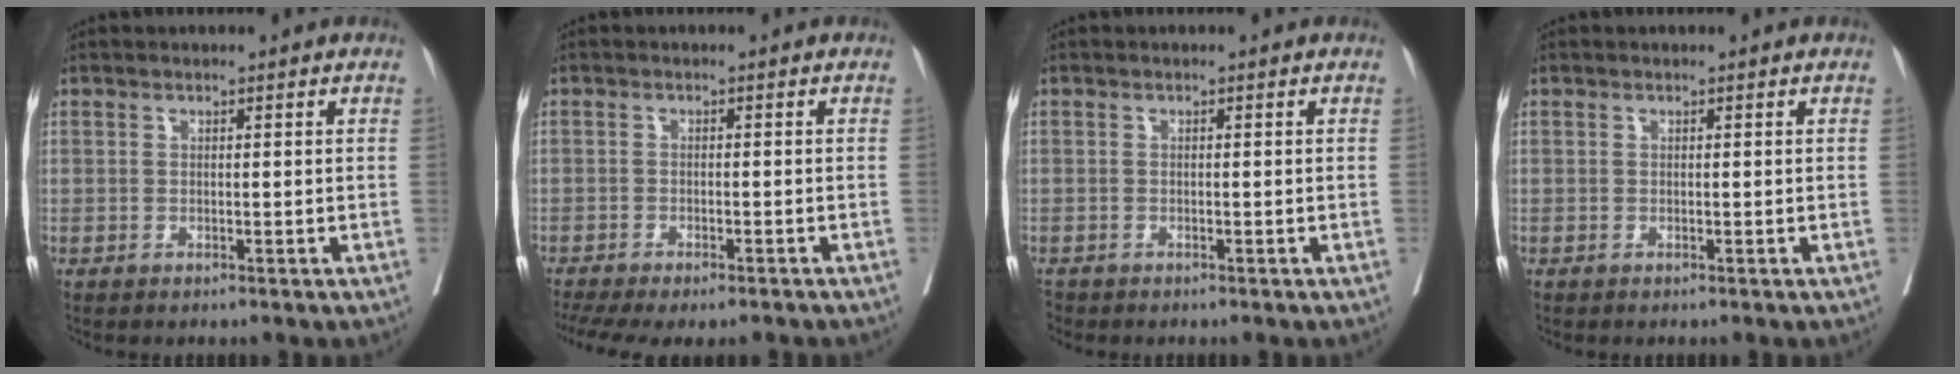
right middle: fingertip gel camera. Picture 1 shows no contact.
{"total": 11.8, "force": [-9.7, 3.3, 5.9], "torque": [-0.125, -0.011, -0.132]}
{"total": 1.0, "force": [-0.9, 0.5, 0.1], "torque": [-0.009, -0.002, -0.018]}
{"total": 0.0}